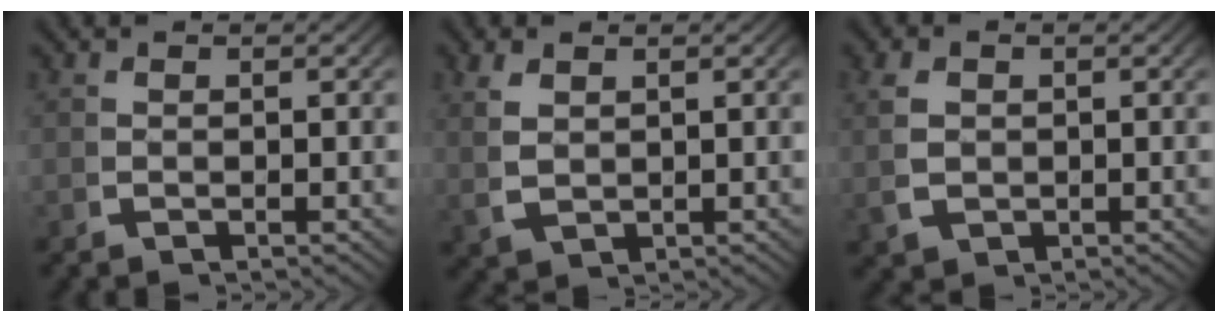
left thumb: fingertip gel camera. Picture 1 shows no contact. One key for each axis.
{"total": 2.4, "fx": 1.1, "fy": 1.6, "fz": 1.4, "tx": -0.032, "ty": -0.001, "tz": 0.033}
{"total": 3.5, "fx": 0.3, "fy": 2.9, "fz": 2.0, "tx": -0.053, "ty": -0.010, "tz": 0.014}